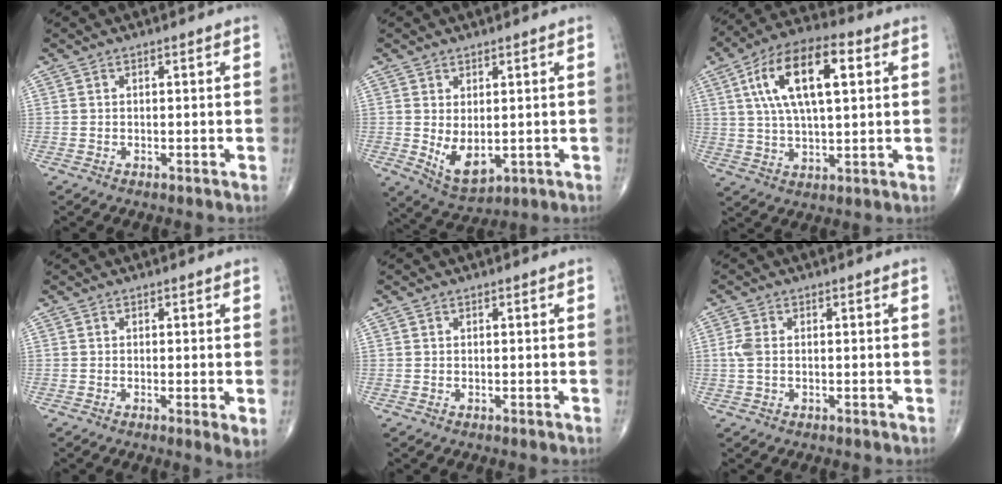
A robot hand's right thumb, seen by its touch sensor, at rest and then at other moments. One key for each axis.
{"total": 6.6, "fx": -0.3, "fy": 3.6, "fz": 5.5, "tx": -0.081, "ty": -0.011, "tz": 0.016}
{"total": 16.5, "fx": 4.9, "fy": 7.0, "fz": 14.1, "tx": -0.250, "ty": 0.013, "tz": 0.080}
{"total": 2.5, "fx": -0.3, "fy": 0.5, "fz": 2.5, "tx": -0.045, "ty": -0.011, "tz": -0.009}
{"total": 0.0}
{"total": 2.6, "fx": 0.0, "fy": 1.5, "fz": 2.1, "tx": -0.062, "ty": 0.003, "tz": -0.003}